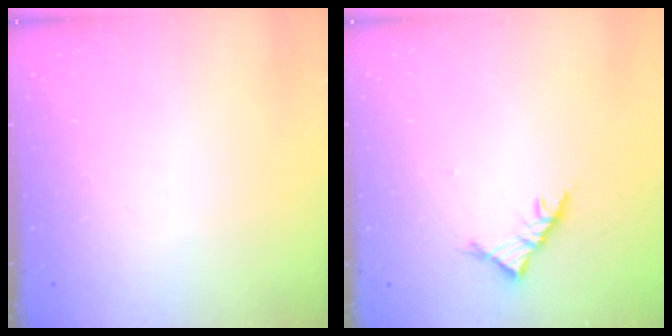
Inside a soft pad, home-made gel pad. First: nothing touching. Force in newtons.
{"total": 3.4, "press": 3.3, "slide": 0.8}